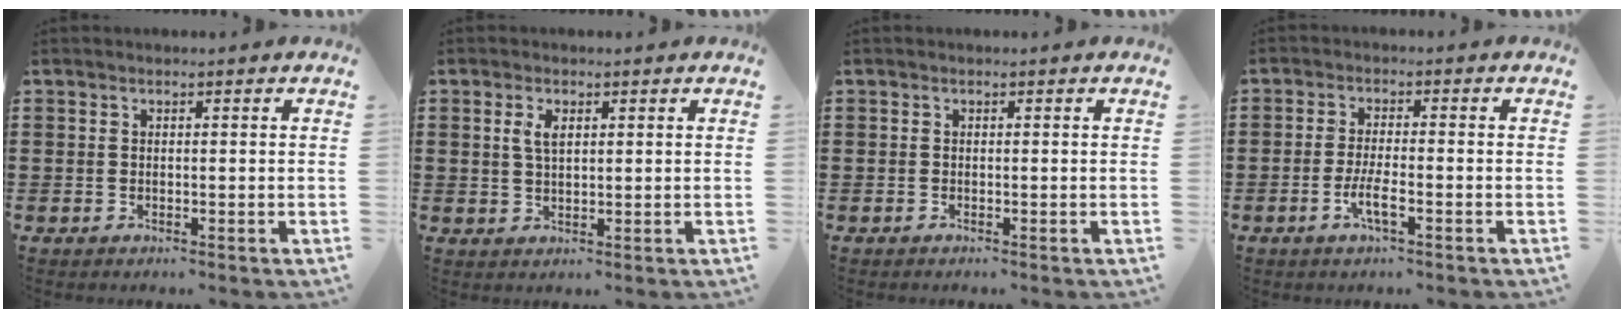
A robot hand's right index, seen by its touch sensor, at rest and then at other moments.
{"total": 2.9, "force": [1.0, 1.3, 2.3], "torque": [-0.050, 0.007, 0.016]}
{"total": 0.0}
{"total": 3.9, "force": [-1.8, 0.7, 3.4], "torque": [-0.070, -0.003, -0.034]}